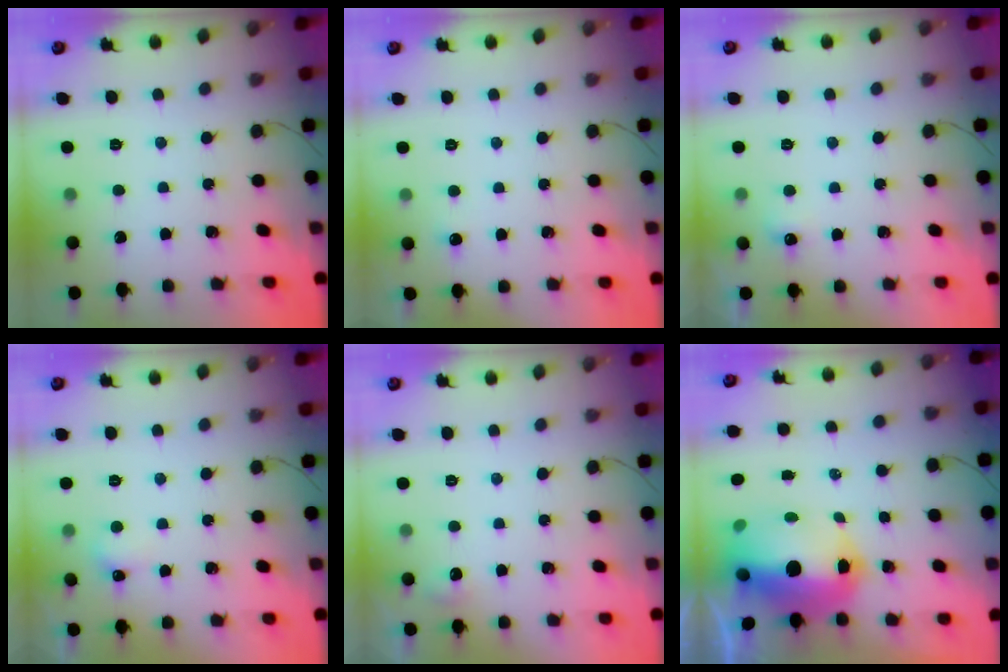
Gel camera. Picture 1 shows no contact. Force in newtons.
{"total": 12.0, "press": 2.8, "slide": 11.6}
{"total": 8.9, "press": 3.0, "slide": 8.4}
{"total": 3.8, "press": 3.7, "slide": 1.1}
{"total": 4.0, "press": 3.8, "slide": 1.2}
{"total": 17.4, "press": 17.0, "slide": 3.7}